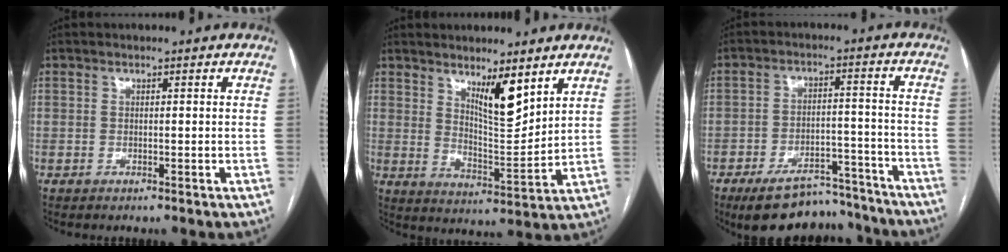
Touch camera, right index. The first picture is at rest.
{"total": 7.6, "force": [5.0, 1.4, 5.5], "torque": [-0.098, -0.018, 0.092]}
{"total": 14.6, "force": [-12.8, 5.0, 4.9], "torque": [-0.062, 0.025, -0.183]}